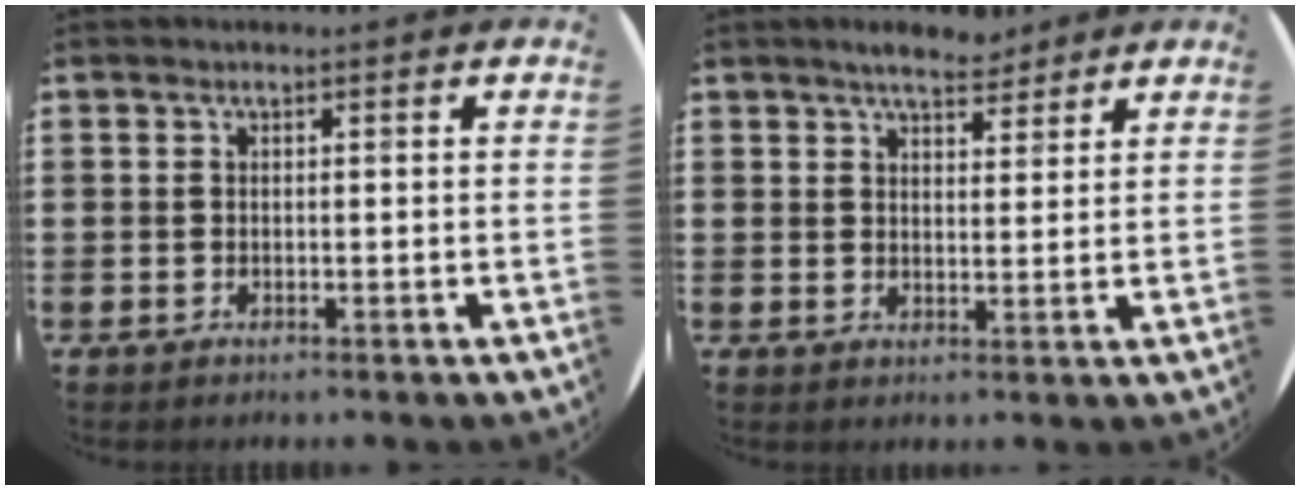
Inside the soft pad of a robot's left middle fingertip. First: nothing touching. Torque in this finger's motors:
{"motor_torque": [0.76, -0.70, 0.08, 0.09]}